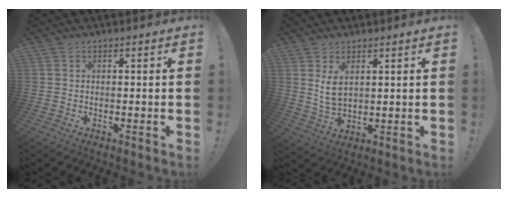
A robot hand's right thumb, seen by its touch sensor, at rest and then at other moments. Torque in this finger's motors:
{"motor_torque": [-0.16, 0.42, 0.66, 0.11, 0.22]}